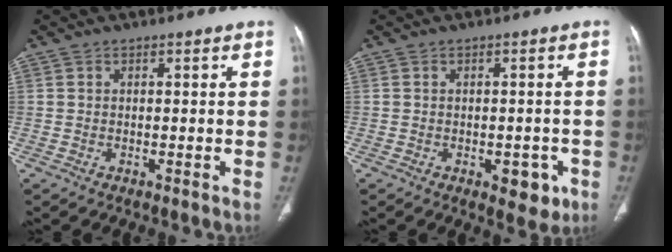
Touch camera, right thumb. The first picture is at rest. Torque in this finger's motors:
{"motor_torque": [0.59, 0.95, -0.10, 0.08, 0.01]}